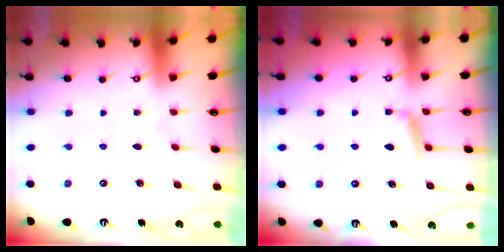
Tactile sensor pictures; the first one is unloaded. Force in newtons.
{"total": 5.9, "press": 5.8, "slide": 0.8}